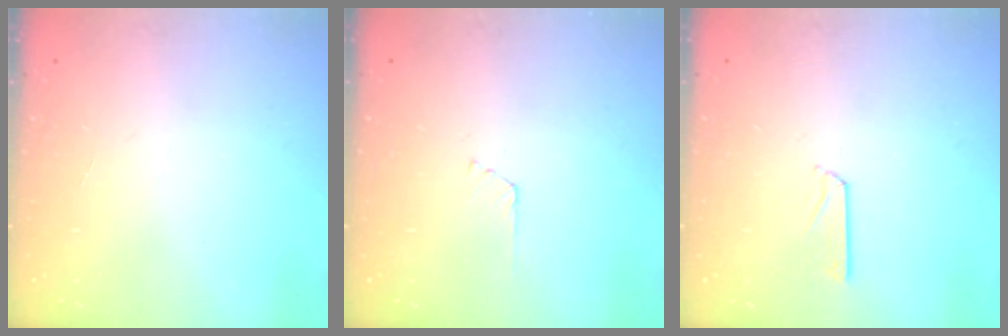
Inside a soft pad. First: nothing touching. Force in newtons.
{"total": 1.7, "press": 1.7, "slide": 0.3}
{"total": 3.3, "press": 3.3, "slide": 0.3}